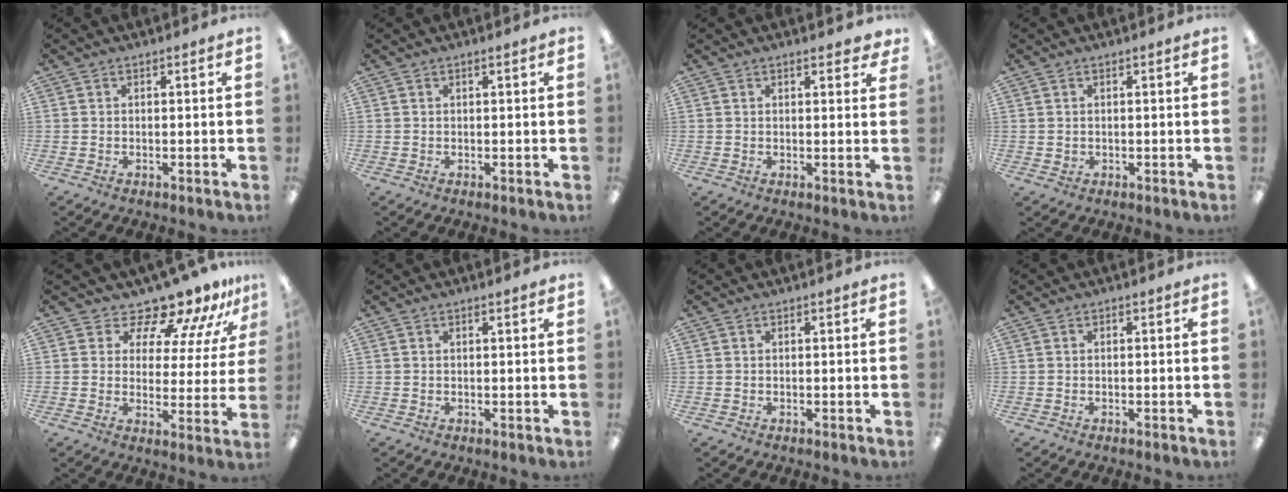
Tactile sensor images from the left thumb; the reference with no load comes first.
{"total": 0.8, "force": [0.5, 0.0, 0.7], "torque": [-0.012, 0.000, 0.008]}
{"total": 2.3, "force": [1.8, 0.8, 1.2], "torque": [-0.012, -0.005, 0.028]}
{"total": 0.8, "force": [0.7, 0.4, 0.2], "torque": [-0.003, 0.001, 0.013]}
{"total": 12.1, "force": [11.0, 3.5, 3.6], "torque": [-0.068, -0.095, 0.192]}
{"total": 0.9, "force": [0.7, 0.0, 0.6], "torque": [-0.011, 0.000, 0.011]}
{"total": 0.0}
{"total": 0.0}